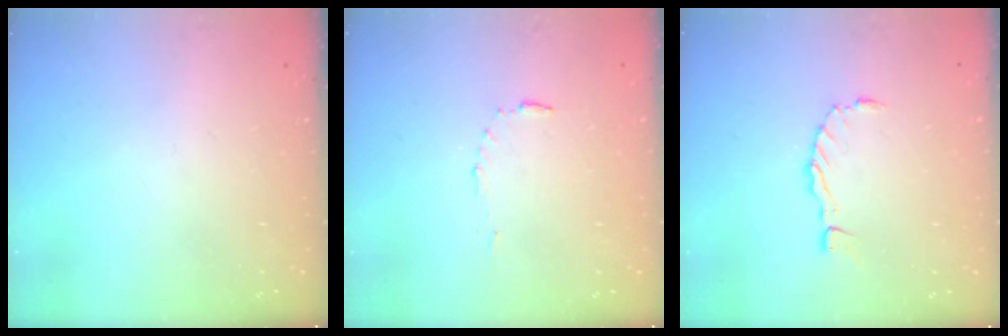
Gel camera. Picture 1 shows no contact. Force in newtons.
{"total": 4.2, "press": 4.1, "slide": 0.4}
{"total": 0.0}